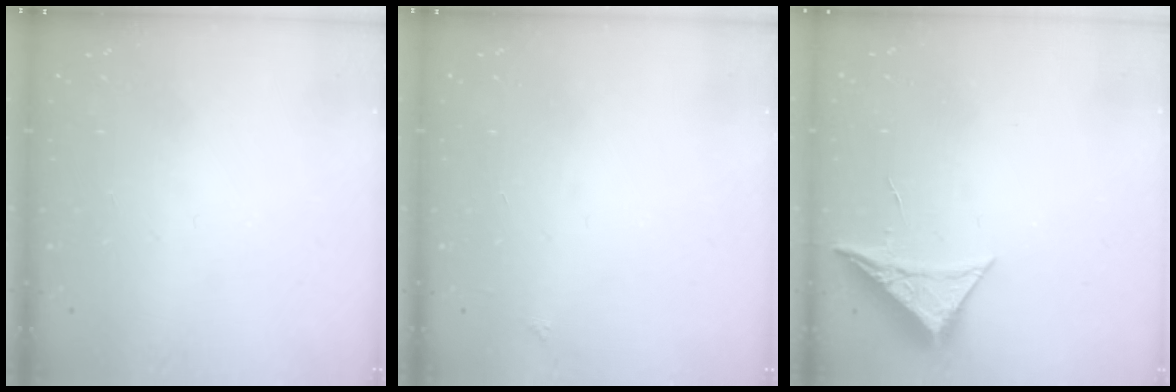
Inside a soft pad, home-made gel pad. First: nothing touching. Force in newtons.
{"total": 2.1, "press": 2.1, "slide": 0.3}
{"total": 6.6, "press": 6.6, "slide": 0.2}